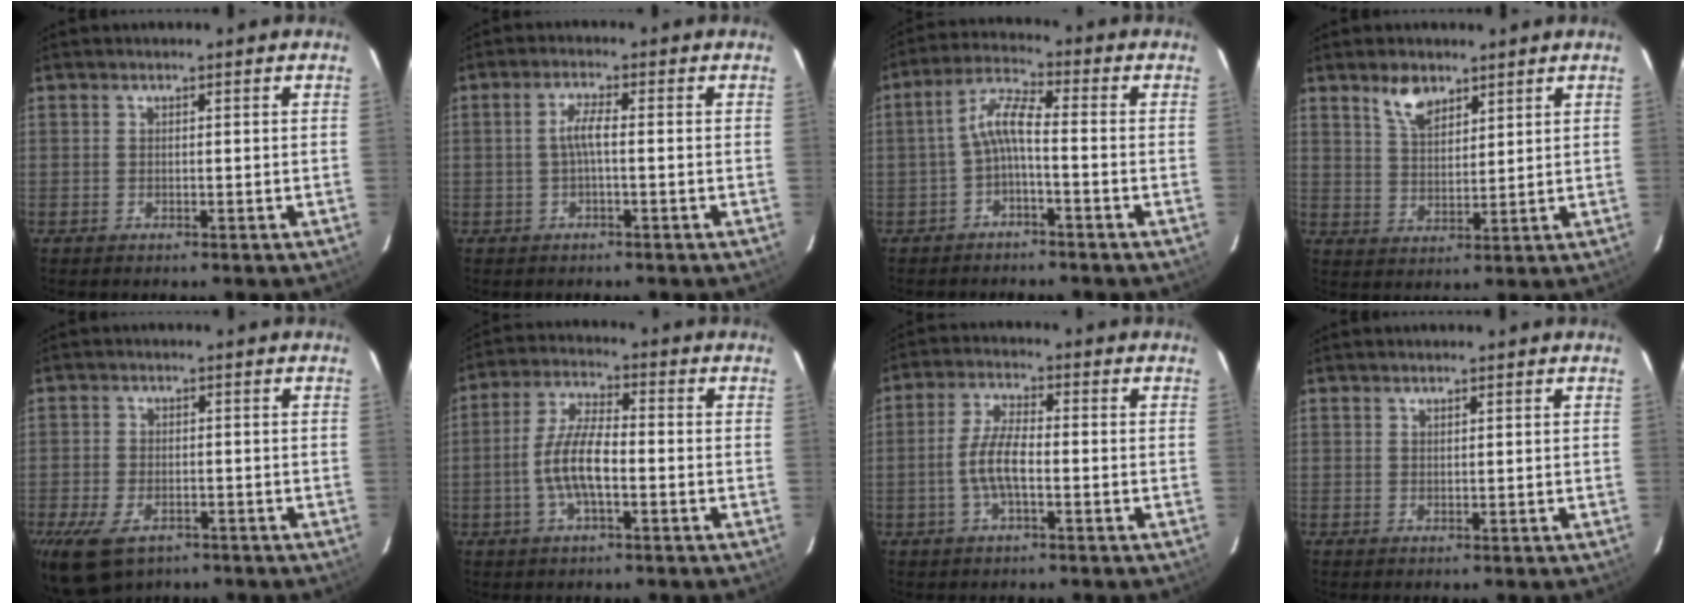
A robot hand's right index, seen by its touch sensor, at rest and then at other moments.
{"total": 2.8, "force": [-0.5, 0.2, 2.8], "torque": [-0.057, 0.005, -0.007]}
{"total": 5.3, "force": [-1.9, 1.0, 4.8], "torque": [-0.115, 0.016, -0.036]}
{"total": 6.0, "force": [4.2, 2.9, 3.1], "torque": [-0.052, 0.003, 0.081]}
{"total": 8.8, "force": [-5.3, 4.9, 5.0], "torque": [-0.121, -0.026, -0.091]}
{"total": 8.5, "force": [-2.3, 2.7, 7.7], "torque": [-0.157, 0.005, -0.044]}
{"total": 6.2, "force": [-1.7, 1.9, 5.7], "torque": [-0.118, 0.004, -0.033]}
{"total": 0.7, "force": [0.6, 0.2, 0.2], "torque": [-0.004, 0.001, 0.012]}